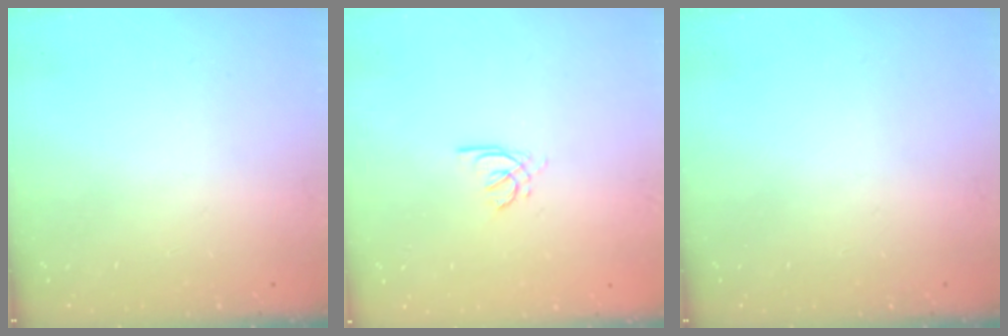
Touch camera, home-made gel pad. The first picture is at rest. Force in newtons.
{"total": 2.1, "press": 2.0, "slide": 0.6}
{"total": 0.0}